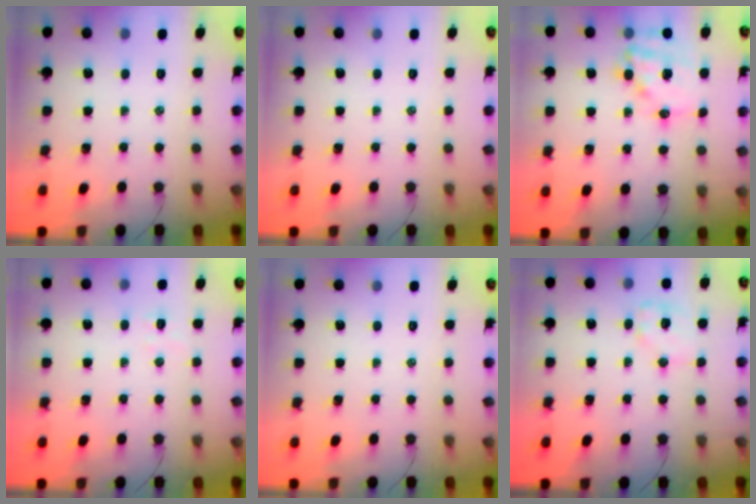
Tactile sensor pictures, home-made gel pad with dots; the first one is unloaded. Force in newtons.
{"total": 0.0}
{"total": 14.0, "press": 13.8, "slide": 2.8}
{"total": 4.8, "press": 4.7, "slide": 0.8}
{"total": 0.0}
{"total": 9.0, "press": 9.0, "slide": 1.2}